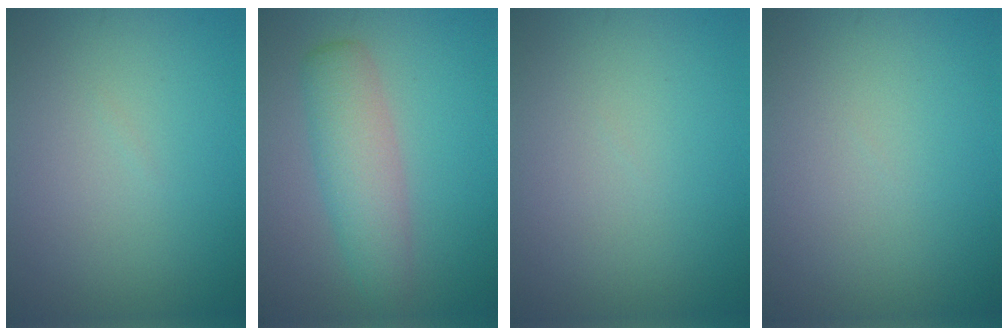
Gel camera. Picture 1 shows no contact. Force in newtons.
{"total": 4.2, "press": 4.2, "slide": 0.1}
{"total": 0.0}
{"total": 0.0}